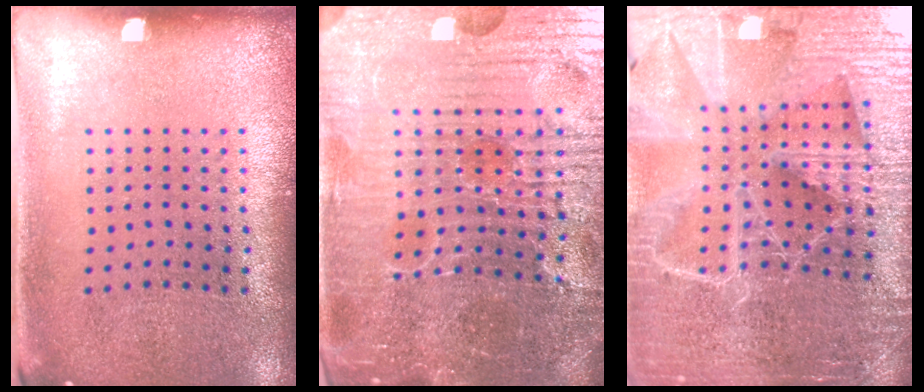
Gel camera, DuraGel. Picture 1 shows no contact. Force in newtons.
{"total": 6.4, "press": 5.8, "slide": 2.7}
{"total": 5.1, "press": 4.7, "slide": 2.1}